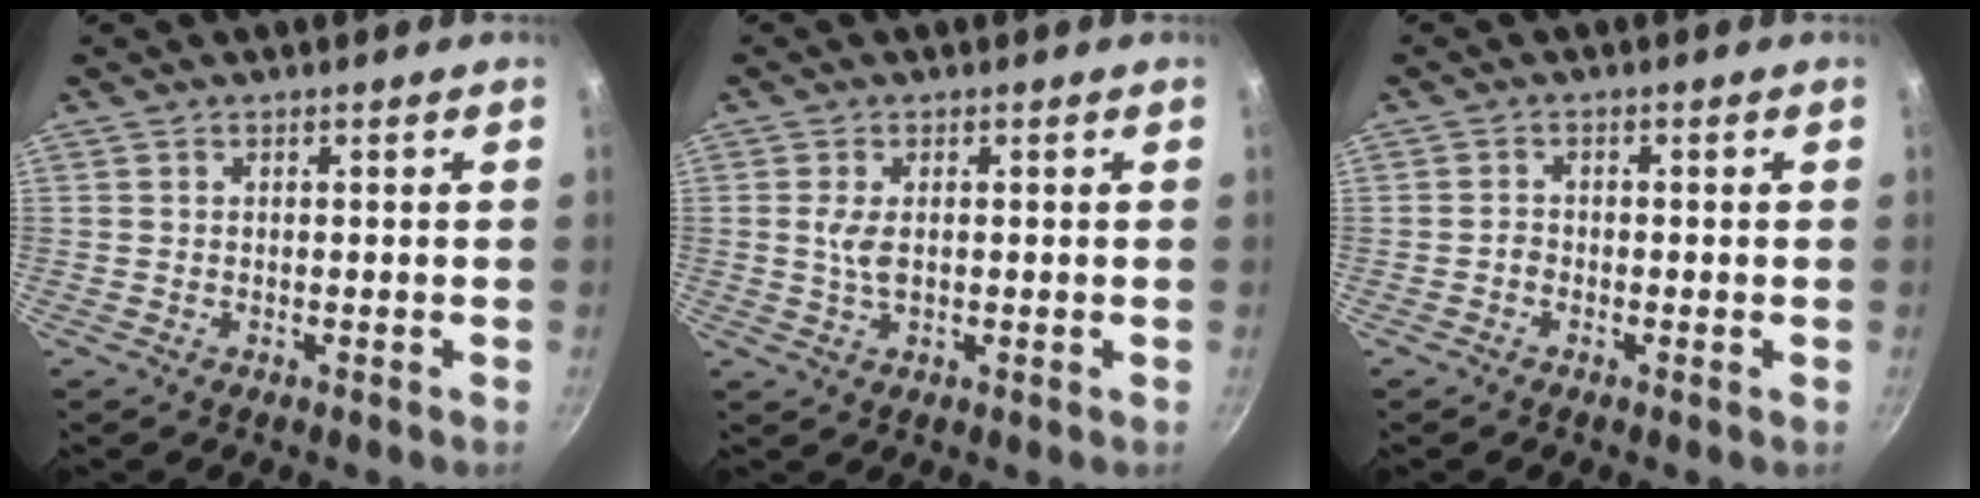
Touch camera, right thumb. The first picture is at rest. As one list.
[{"total": 3.4, "force": [0.3, 1.6, 2.9], "torque": [-0.059, -0.001, 0.007]}, {"total": 1.1, "force": [-0.7, 0.7, 0.6], "torque": [-0.014, 0.005, -0.018]}]